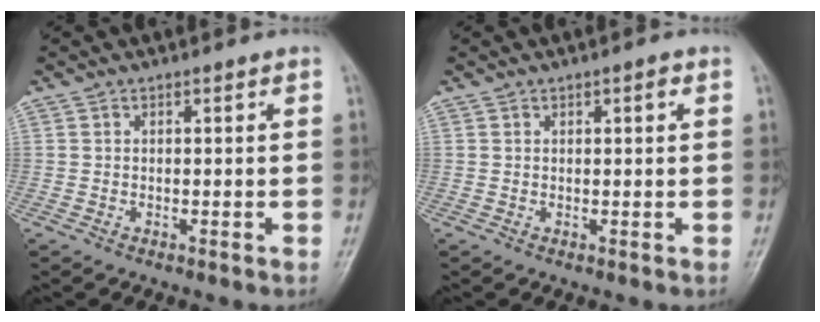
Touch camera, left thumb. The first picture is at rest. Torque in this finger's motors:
{"motor_torque": [-0.08, 0.01, -0.20, 0.05, 0.06]}